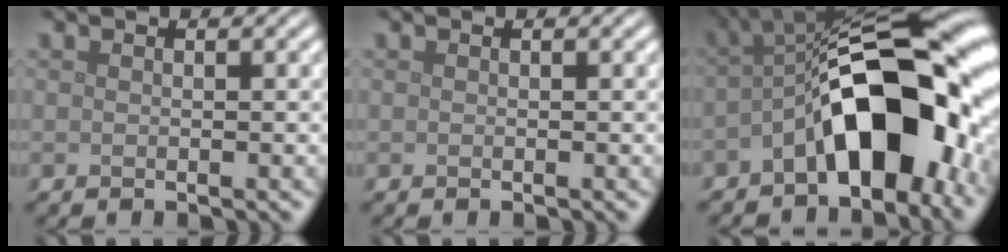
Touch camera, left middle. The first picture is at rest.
{"total": 0.0}
{"total": 12.5, "force": [-3.2, 5.9, 10.5], "torque": [-0.147, 0.013, -0.065]}